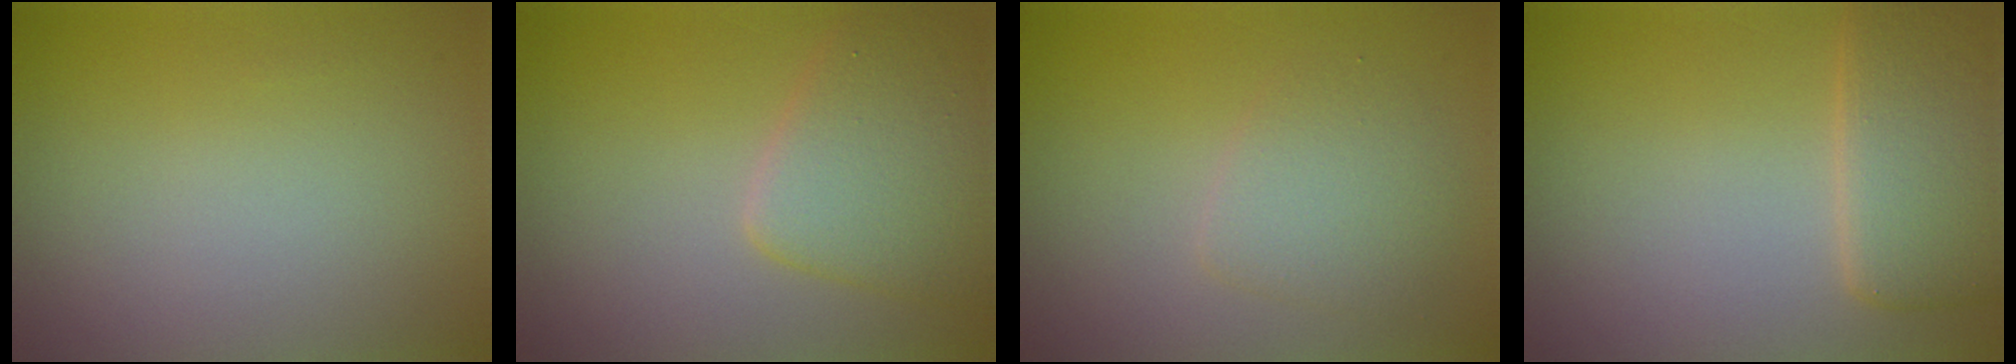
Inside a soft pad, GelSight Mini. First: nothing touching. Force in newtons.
{"total": 5.1, "press": 5.1, "slide": 0.3}
{"total": 2.7, "press": 2.7, "slide": 0.1}
{"total": 5.4, "press": 5.4, "slide": 0.1}